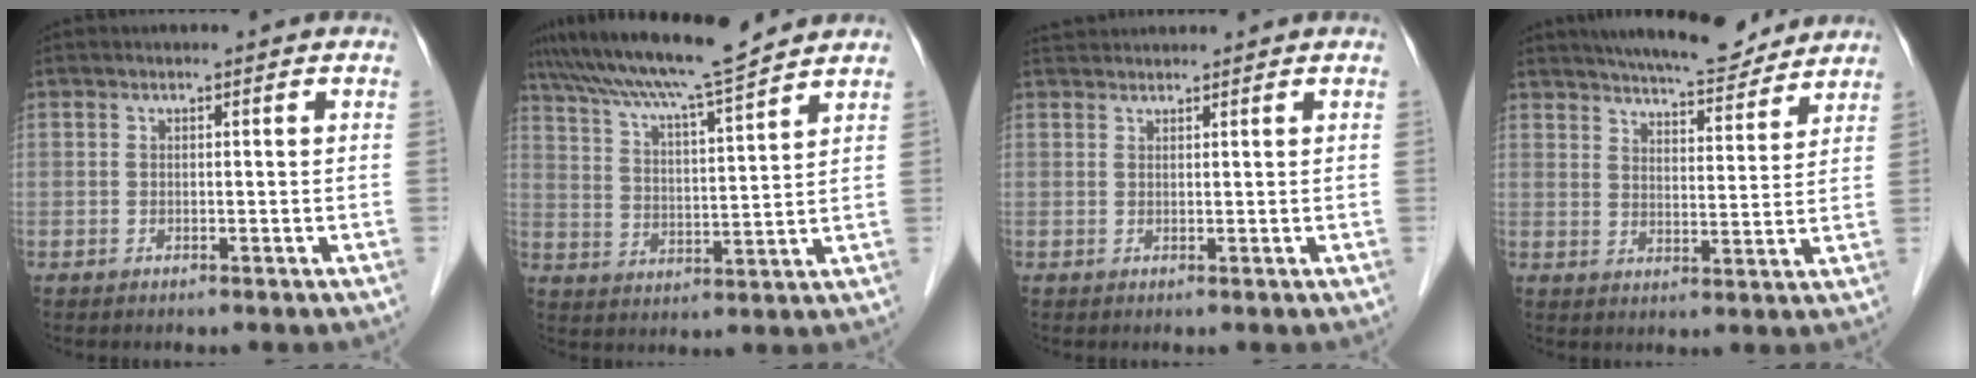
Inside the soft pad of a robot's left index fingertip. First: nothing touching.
{"total": 13.1, "force": [11.6, -0.6, 6.1], "torque": [-0.113, 0.010, 0.192]}
{"total": 2.5, "force": [2.4, 0.3, 0.2], "torque": [-0.006, 0.026, 0.047]}
{"total": 12.4, "force": [11.6, 2.1, 3.9], "torque": [-0.056, -0.003, 0.164]}